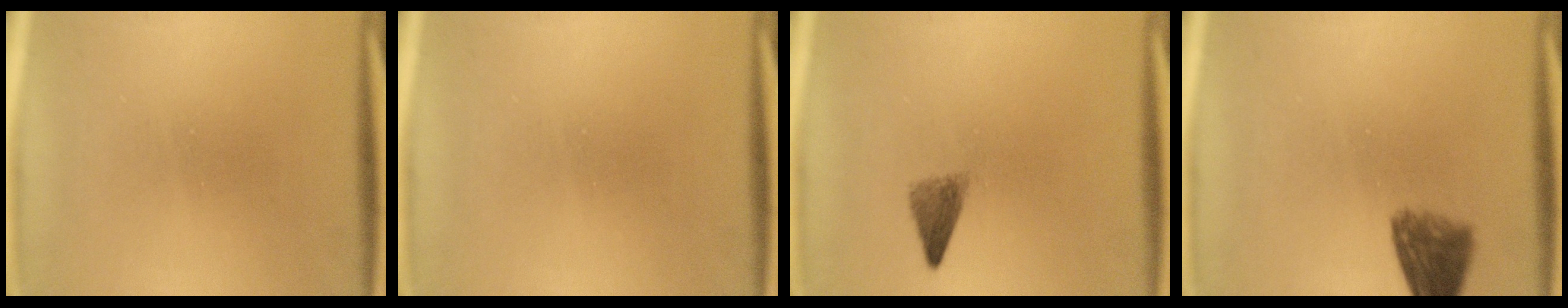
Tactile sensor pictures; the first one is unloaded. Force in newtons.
{"total": 0.0}
{"total": 2.5}
{"total": 5.8}